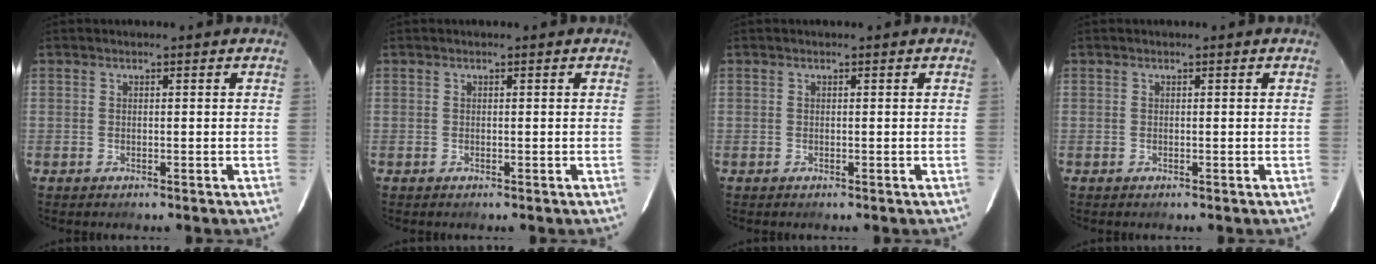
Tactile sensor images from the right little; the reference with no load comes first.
{"total": 0.0}
{"total": 0.0}
{"total": 0.0}